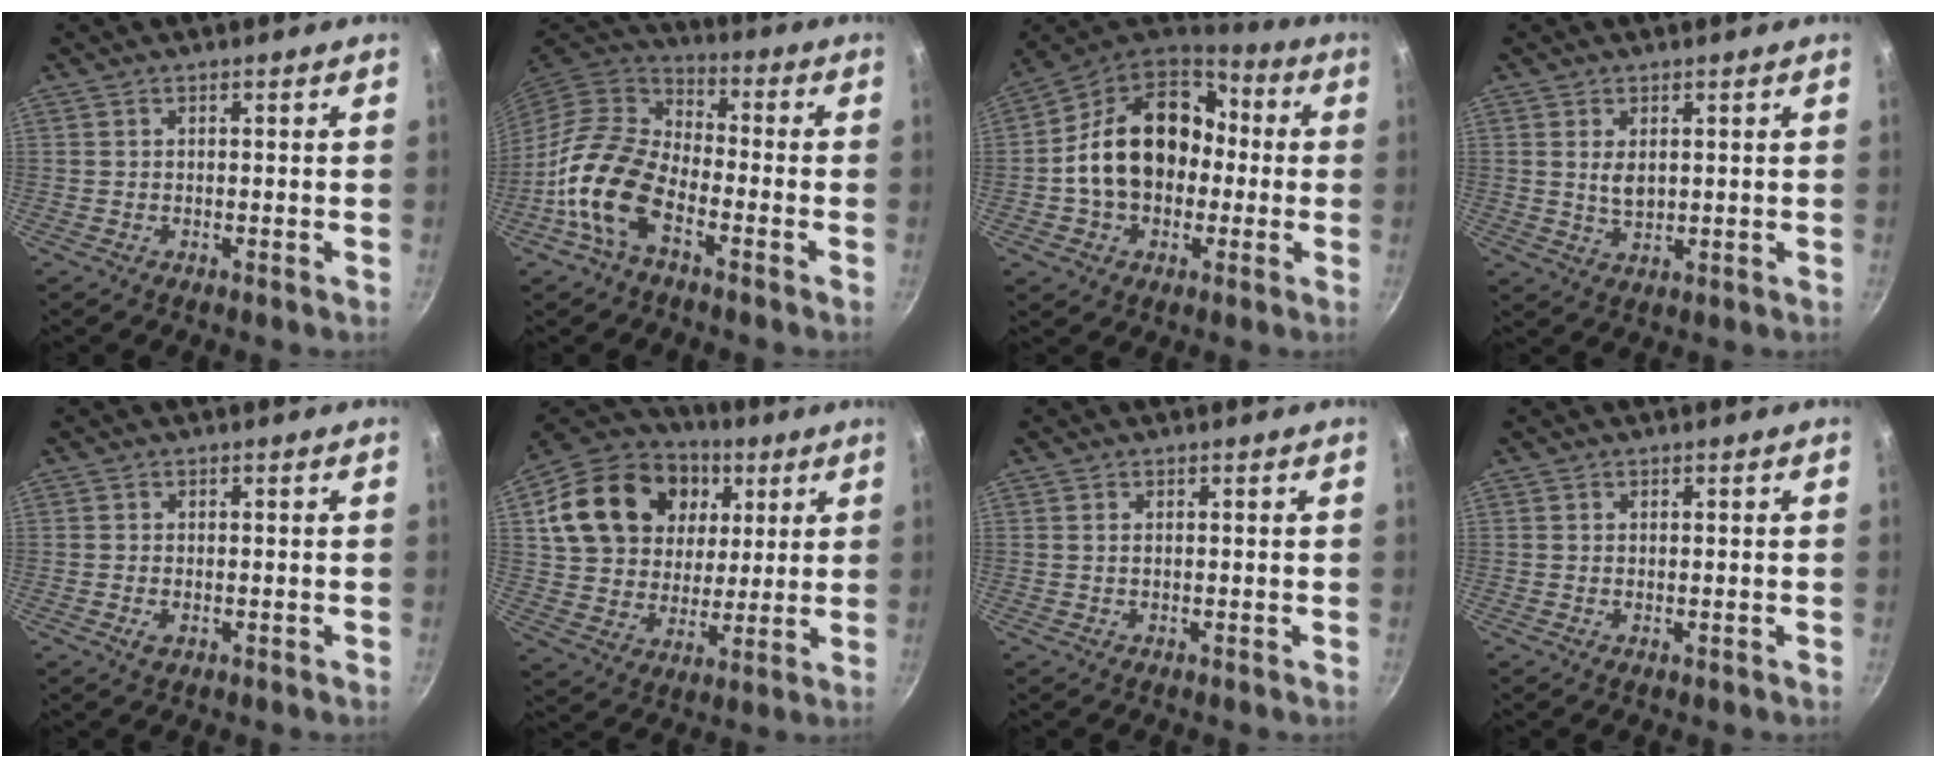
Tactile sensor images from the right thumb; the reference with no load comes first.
{"total": 14.8, "force": [-6.3, 8.3, 10.6], "torque": [-0.190, 0.048, -0.139]}
{"total": 20.1, "force": [-0.2, 15.1, 13.3], "torque": [-0.203, 0.053, -0.009]}
{"total": 3.8, "force": [1.0, 2.2, 2.9], "torque": [-0.050, -0.009, 0.022]}
{"total": 1.8, "force": [-0.5, 1.1, 1.3], "torque": [-0.025, -0.003, -0.008]}
{"total": 23.0, "force": [7.5, 17.6, 12.8], "torque": [-0.214, 0.007, 0.132]}
{"total": 0.8, "force": [0.2, 0.5, 0.7], "torque": [-0.011, 0.001, 0.003]}
{"total": 0.0}